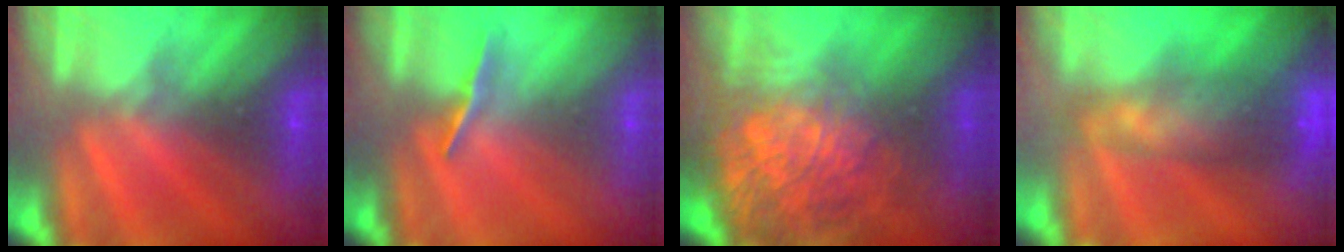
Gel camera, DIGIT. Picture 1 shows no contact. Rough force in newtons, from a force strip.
{"total": 1.0}
{"total": 10.0}
{"total": 7.3}